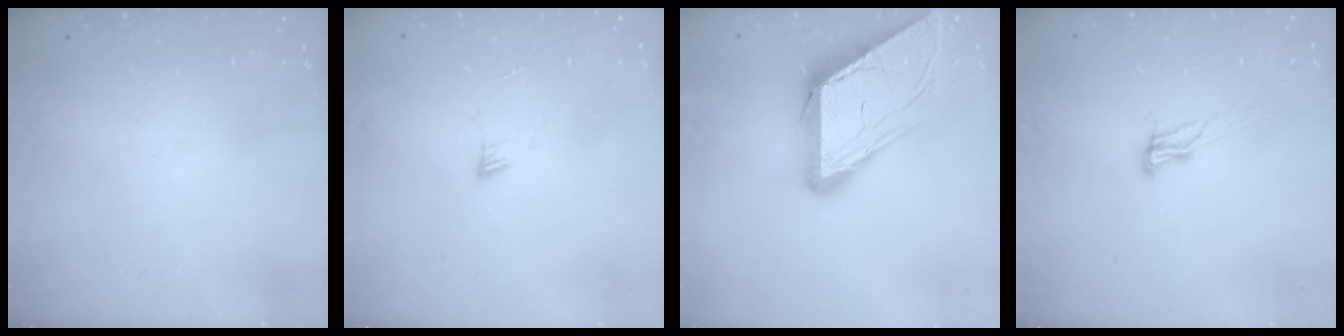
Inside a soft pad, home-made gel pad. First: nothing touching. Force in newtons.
{"total": 3.5, "press": 3.4, "slide": 0.4}
{"total": 12.0, "press": 12.0, "slide": 1.2}
{"total": 8.6, "press": 8.2, "slide": 2.5}